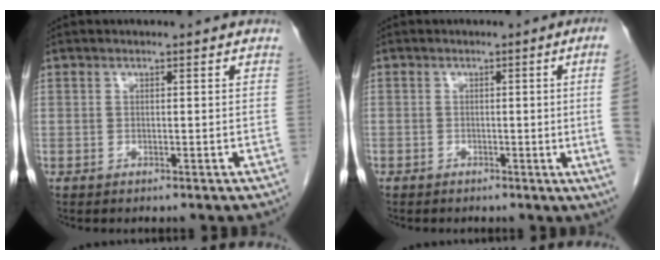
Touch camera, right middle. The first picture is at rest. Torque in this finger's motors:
{"motor_torque": [1.10, -1.04, -0.36, -0.21]}